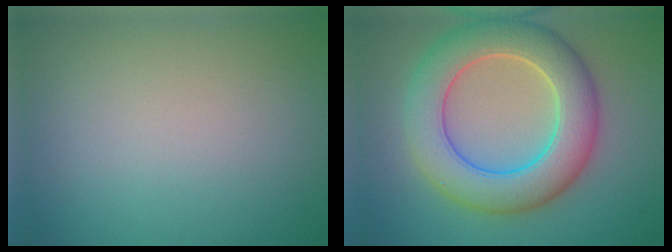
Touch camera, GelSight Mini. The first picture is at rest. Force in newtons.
{"total": 8.4, "press": 8.4, "slide": 0.3}